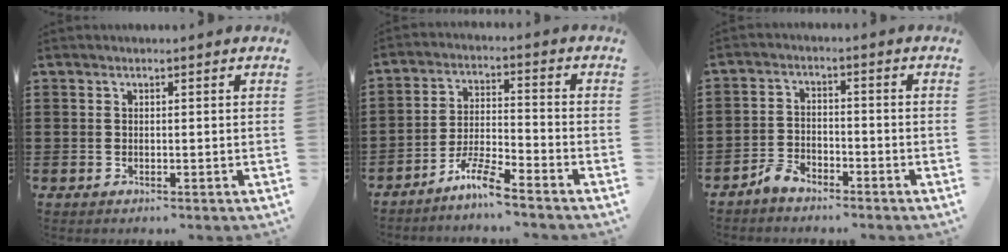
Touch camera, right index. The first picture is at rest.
{"total": 6.1, "force": [-5.3, 0.2, 3.0], "torque": [-0.074, -0.004, -0.105]}
{"total": 3.2, "force": [-2.9, 1.1, 0.7], "torque": [-0.017, 0.014, -0.060]}